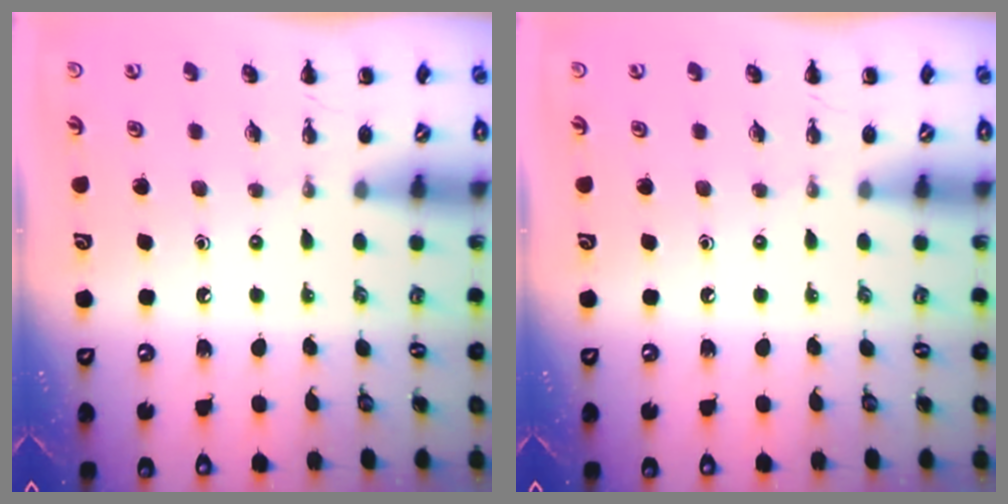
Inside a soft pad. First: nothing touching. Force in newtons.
{"total": 0.0}